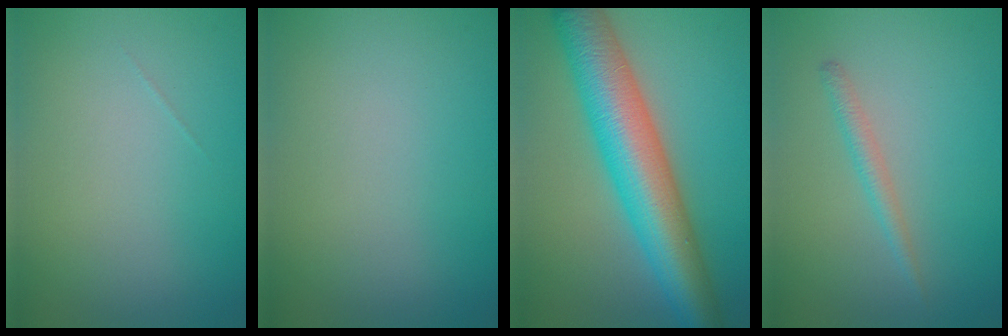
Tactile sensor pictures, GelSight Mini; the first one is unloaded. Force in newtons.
{"total": 0.0}
{"total": 10.4, "press": 10.4, "slide": 0.2}
{"total": 1.5, "press": 1.5, "slide": 0.0}